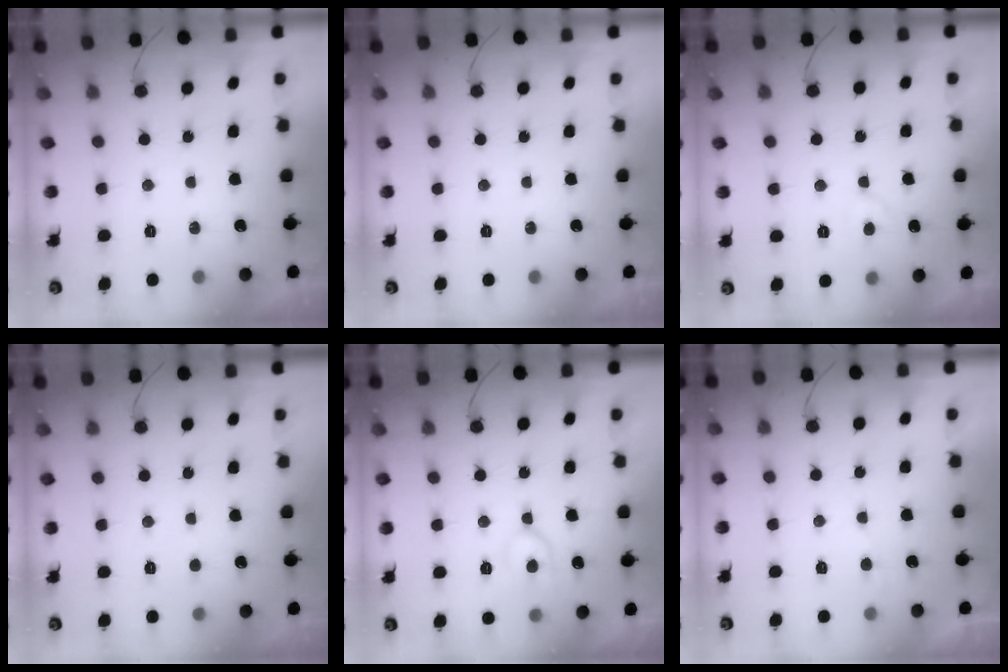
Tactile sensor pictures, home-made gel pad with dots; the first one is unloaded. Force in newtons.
{"total": 0.0}
{"total": 3.8, "press": 3.7, "slide": 0.3}
{"total": 2.5, "press": 2.4, "slide": 0.3}
{"total": 9.3, "press": 9.3, "slide": 0.8}
{"total": 2.1, "press": 2.1, "slide": 0.2}